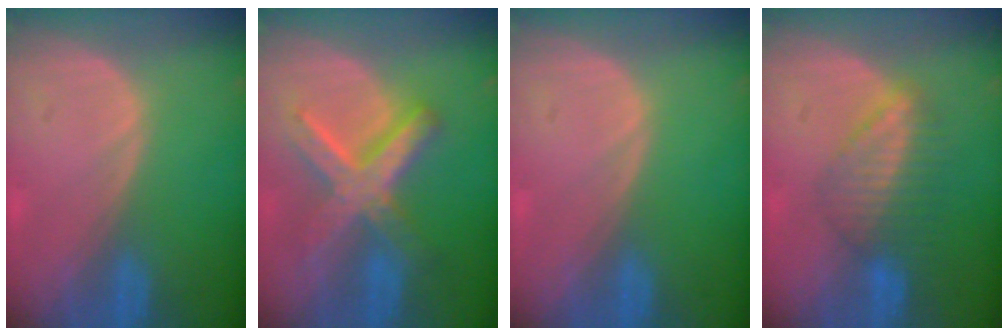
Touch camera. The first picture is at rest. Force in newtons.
{"total": 8.9, "press": 8.9, "slide": 0.7}
{"total": 0.0}
{"total": 6.5, "press": 5.9, "slide": 2.7}